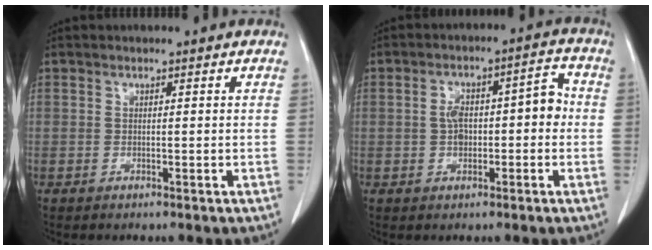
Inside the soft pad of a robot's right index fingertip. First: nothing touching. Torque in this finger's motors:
{"motor_torque": [0.22, 0.00, 0.14, 0.07]}